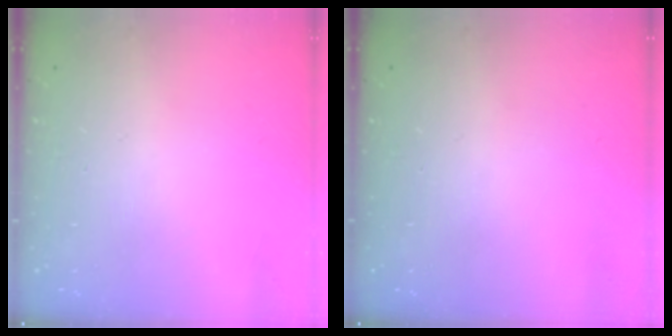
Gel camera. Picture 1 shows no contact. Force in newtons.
{"total": 0.0}